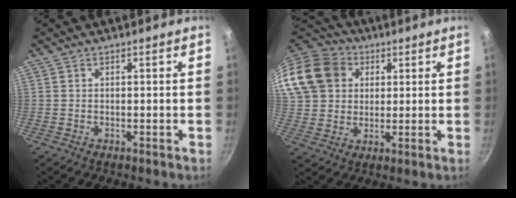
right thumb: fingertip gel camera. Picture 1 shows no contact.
{"total": 18.3, "force": [6.0, 14.8, 8.8], "torque": [-0.177, 0.025, 0.109]}